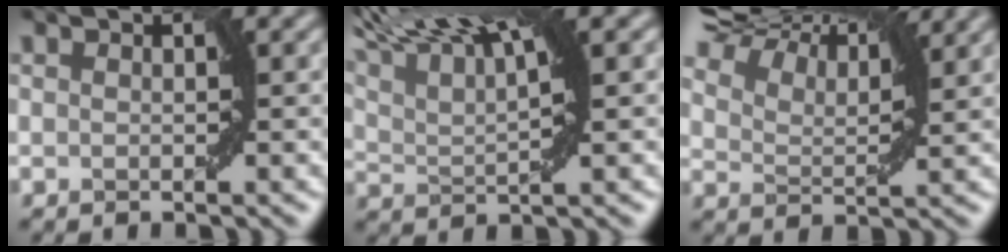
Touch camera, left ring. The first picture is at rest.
{"total": 11.0, "force": [7.6, 2.5, 7.5], "torque": [-0.126, 0.032, 0.109]}
{"total": 10.9, "force": [9.4, 2.6, 4.8], "torque": [-0.104, 0.027, 0.130]}